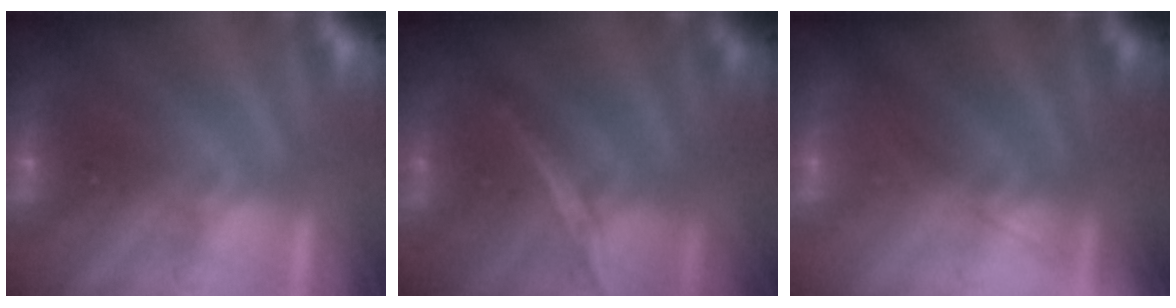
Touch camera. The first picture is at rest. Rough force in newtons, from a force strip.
{"total": 1.7}
{"total": 1.5}